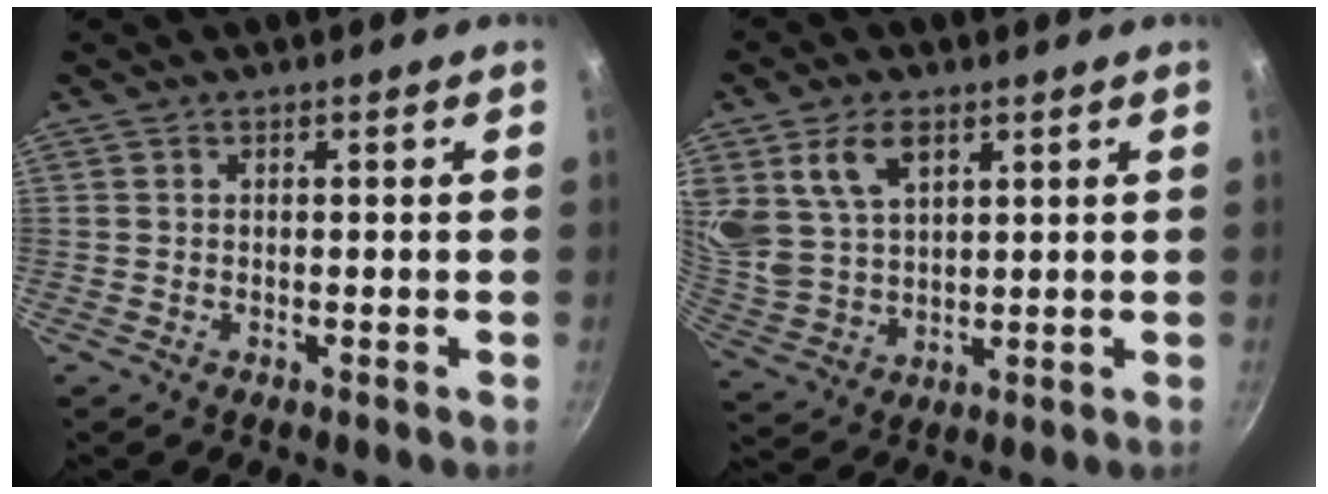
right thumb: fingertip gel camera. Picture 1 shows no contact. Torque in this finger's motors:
{"motor_torque": [0.52, 3.07, 0.70, 0.50, 0.15]}